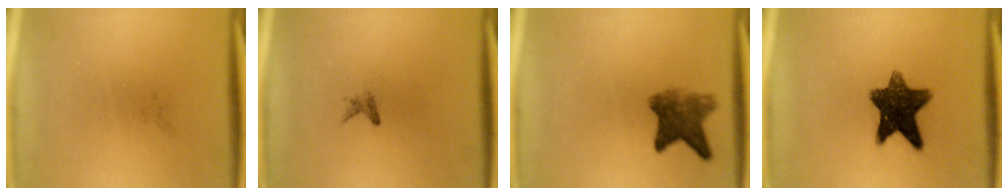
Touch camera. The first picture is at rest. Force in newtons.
{"total": 0.9}
{"total": 5.8}
{"total": 10.9}